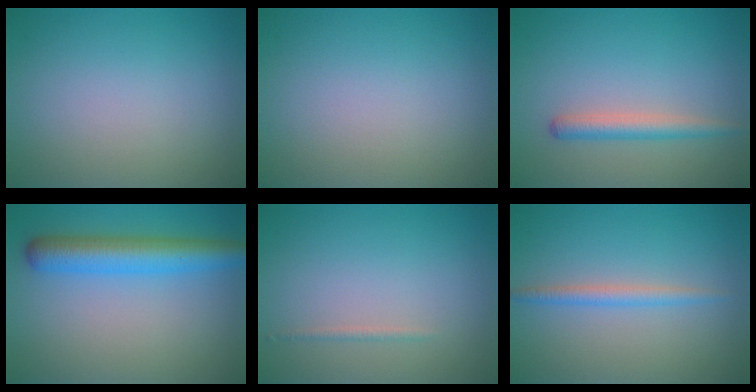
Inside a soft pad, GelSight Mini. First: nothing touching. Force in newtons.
{"total": 0.0}
{"total": 2.2, "press": 2.2, "slide": 0.1}
{"total": 5.2, "press": 5.2, "slide": 0.1}
{"total": 0.6, "press": 0.6, "slide": 0.0}
{"total": 1.7, "press": 1.7, "slide": 0.1}